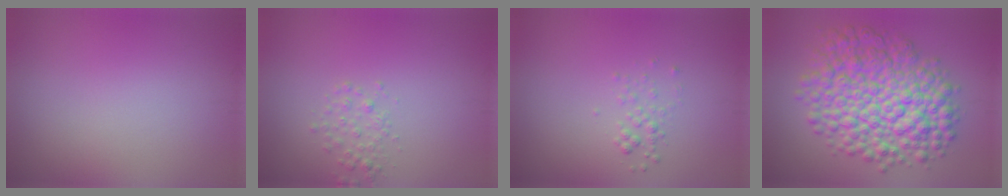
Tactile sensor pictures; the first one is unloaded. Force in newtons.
{"total": 1.4, "press": 1.4, "slide": 0.1}
{"total": 1.0, "press": 1.0, "slide": 0.1}
{"total": 9.9, "press": 9.9, "slide": 0.2}